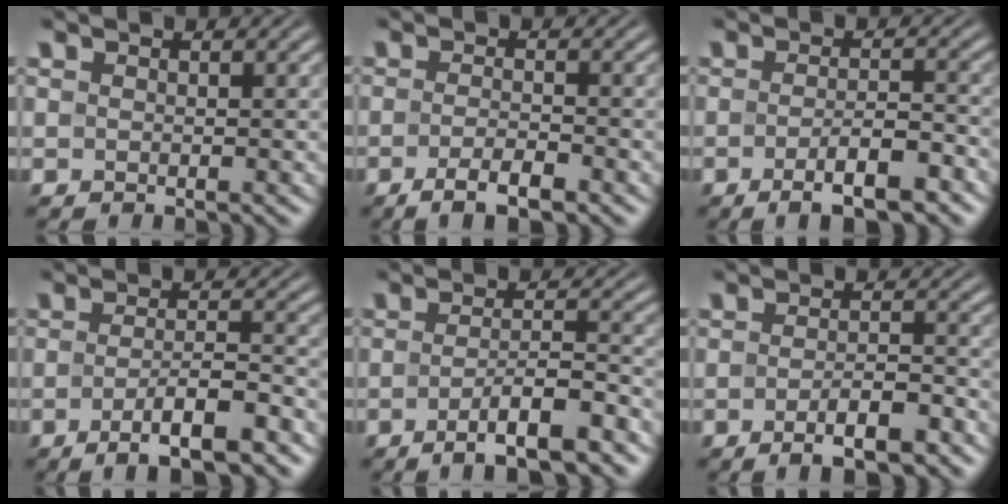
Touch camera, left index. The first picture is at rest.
{"total": 3.4, "force": [-1.9, 0.9, 2.7], "torque": [-0.052, -0.001, -0.035]}
{"total": 5.0, "force": [-2.6, 1.4, 4.1], "torque": [-0.069, -0.001, -0.040]}
{"total": 6.3, "force": [-3.2, 1.5, 5.2], "torque": [-0.079, 0.002, -0.053]}
{"total": 7.0, "force": [-3.8, 1.7, 5.7], "torque": [-0.080, 0.001, -0.060]}
{"total": 4.5, "force": [-2.5, 1.3, 3.6], "torque": [-0.060, 0.000, -0.036]}